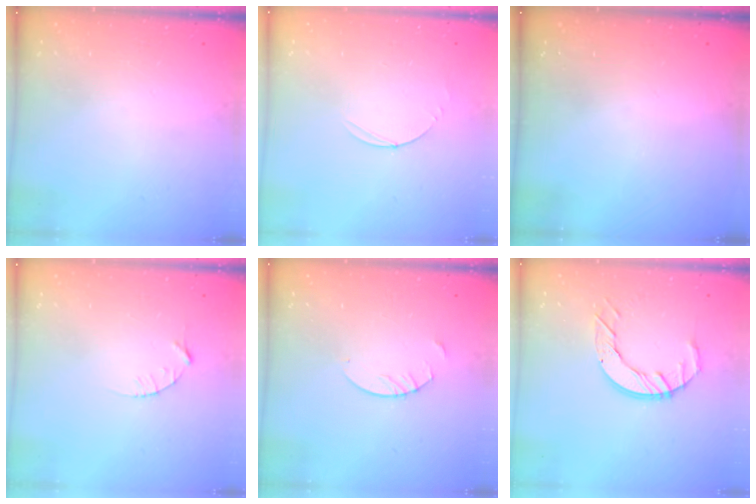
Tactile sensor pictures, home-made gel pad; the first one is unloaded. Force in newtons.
{"total": 2.8, "press": 2.8, "slide": 0.3}
{"total": 0.0}
{"total": 3.1, "press": 3.1, "slide": 0.4}
{"total": 2.7, "press": 2.7, "slide": 0.2}
{"total": 9.1, "press": 9.1, "slide": 0.9}